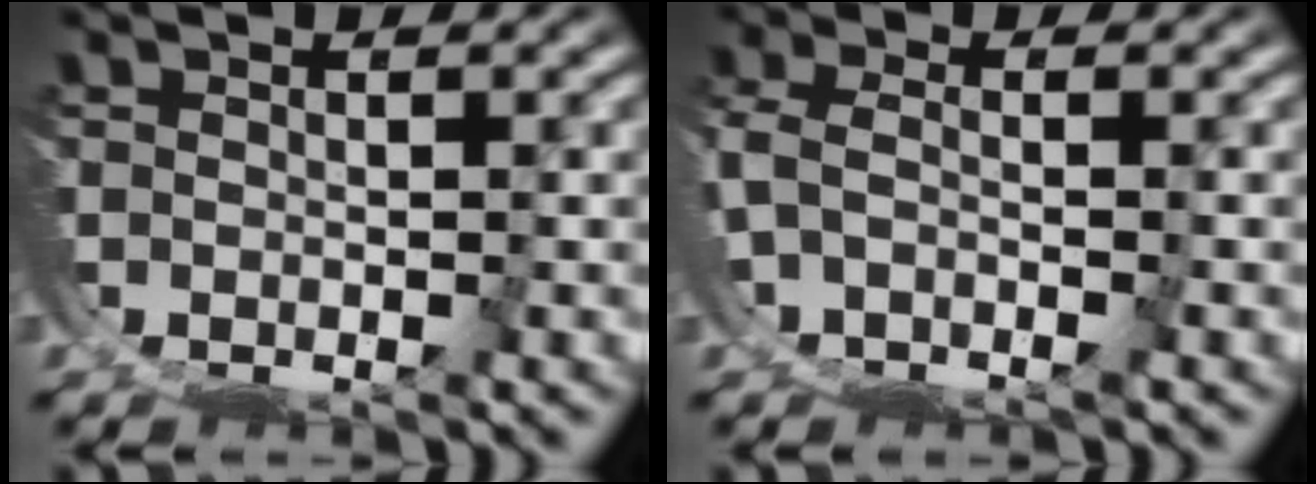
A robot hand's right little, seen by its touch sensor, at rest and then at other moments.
{"total": 4.5, "force": [-1.4, 3.5, 2.3], "torque": [-0.066, -0.025, -0.014]}